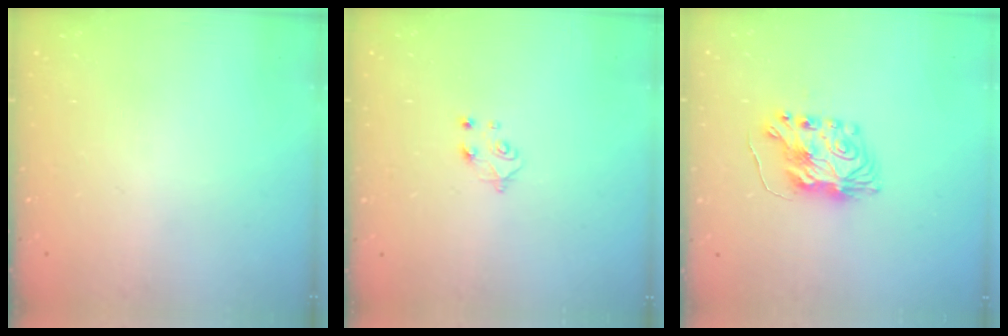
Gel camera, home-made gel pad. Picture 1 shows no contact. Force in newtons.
{"total": 4.9, "press": 4.9, "slide": 0.5}
{"total": 8.1, "press": 8.0, "slide": 0.8}